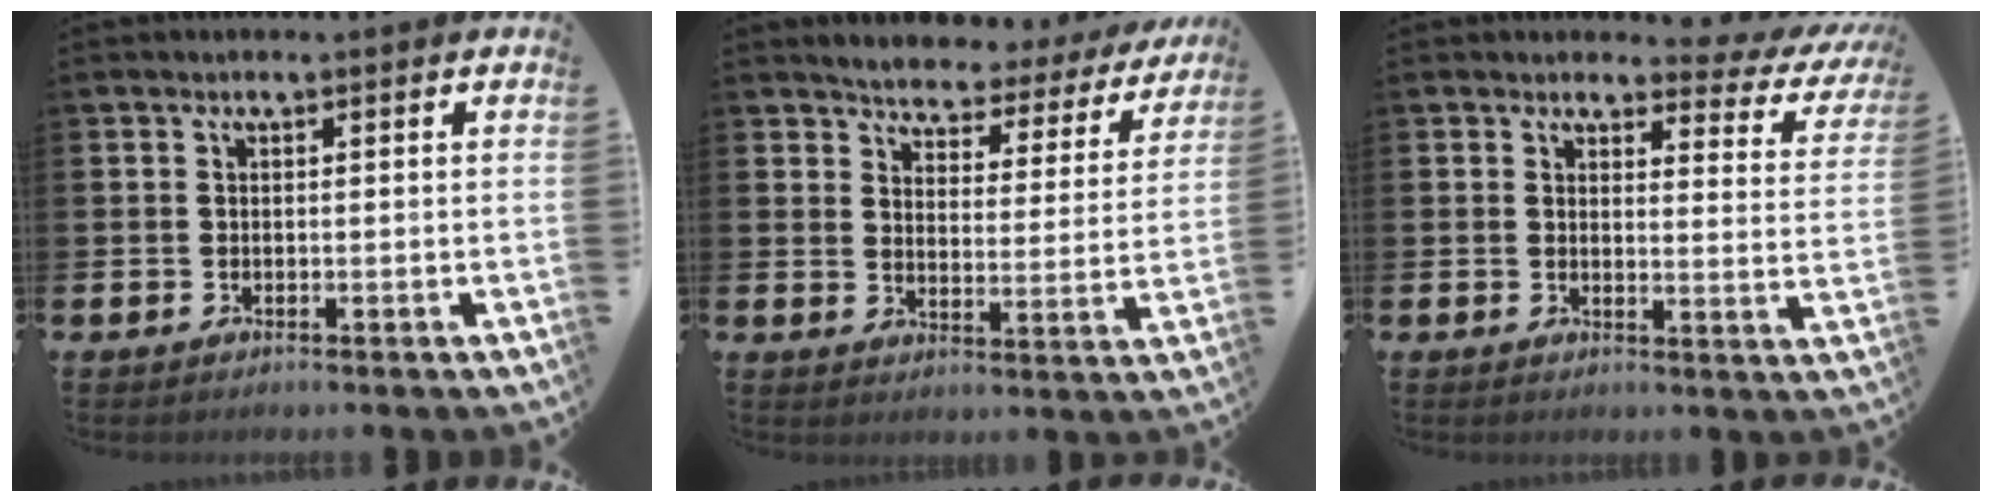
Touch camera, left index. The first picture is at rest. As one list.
[{"total": 3.8, "force": [3.6, 0.9, 0.3], "torque": [-0.028, -0.034, 0.054]}, {"total": 2.7, "force": [2.2, 1.4, 0.7], "torque": [-0.013, -0.021, 0.030]}]